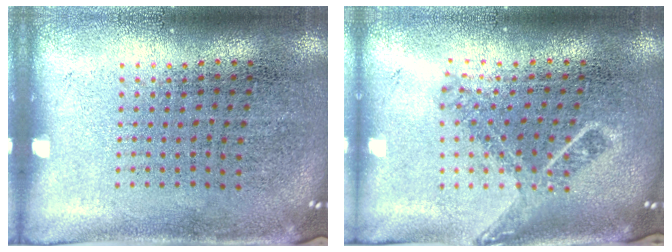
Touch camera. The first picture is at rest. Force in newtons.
{"total": 1.7, "press": 1.2, "slide": 1.2}